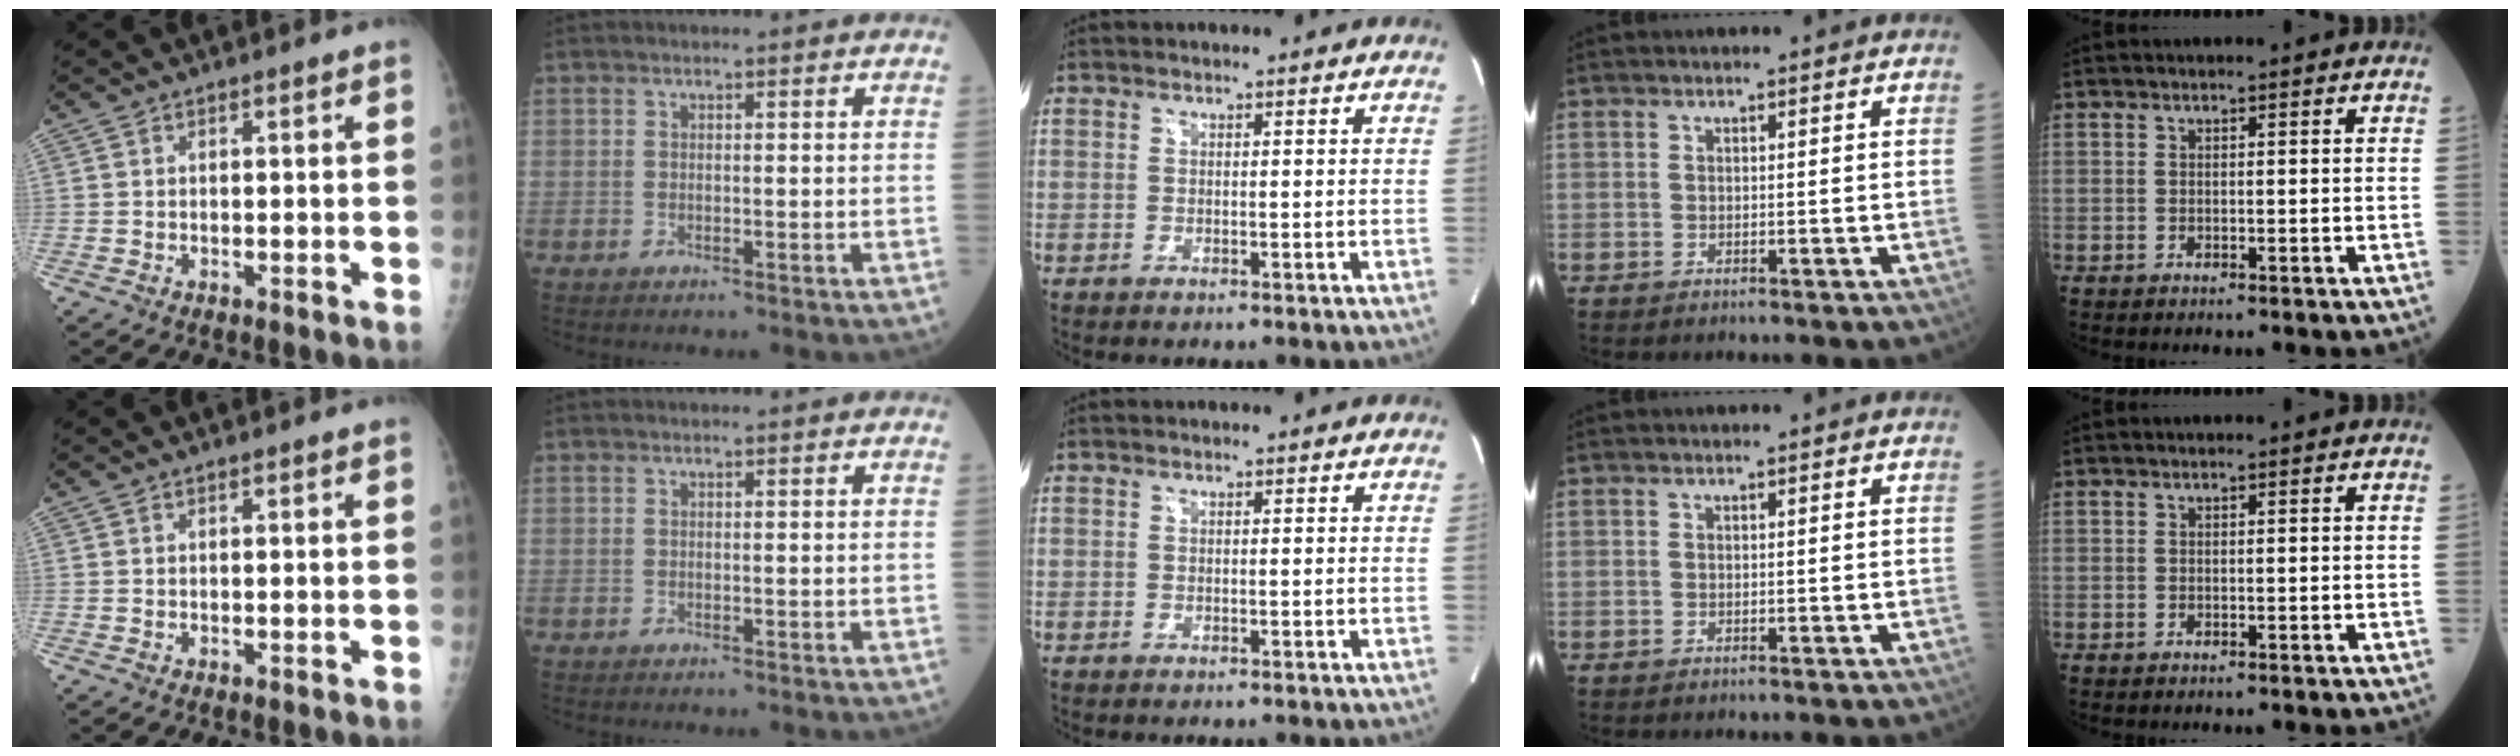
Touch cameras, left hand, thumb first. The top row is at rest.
{}